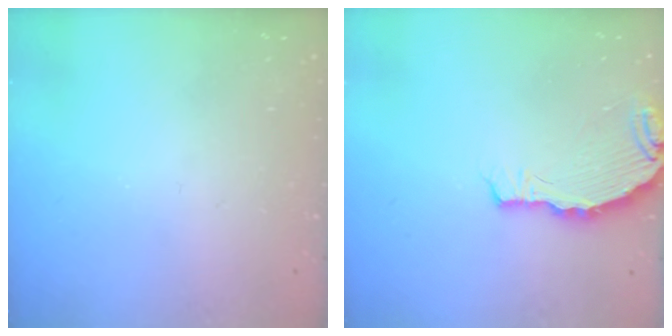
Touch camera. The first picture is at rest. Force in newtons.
{"total": 4.8, "press": 4.8, "slide": 0.2}